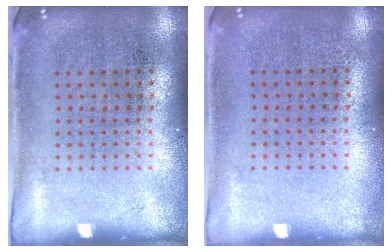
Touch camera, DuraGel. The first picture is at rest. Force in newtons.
{"total": 0.0}